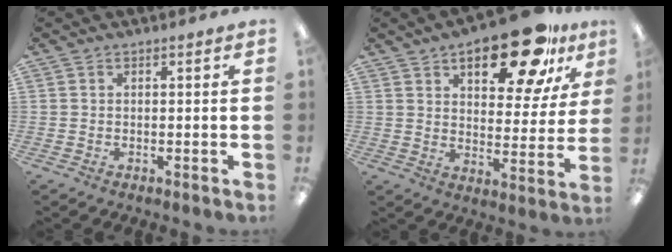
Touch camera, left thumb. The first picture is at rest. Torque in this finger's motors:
{"motor_torque": [0.27, 0.74, 1.33, -1.44, 0.09]}